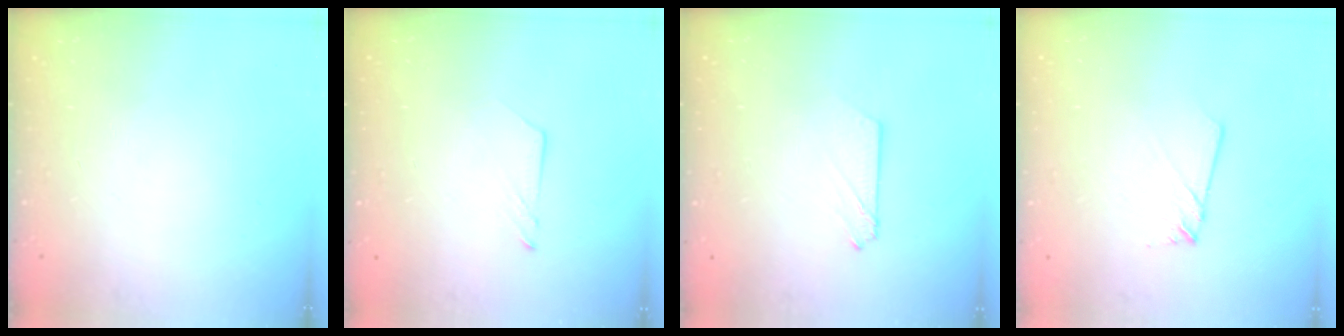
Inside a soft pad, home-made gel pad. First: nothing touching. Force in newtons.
{"total": 1.2, "press": 1.2, "slide": 0.1}
{"total": 2.6, "press": 2.6, "slide": 0.3}
{"total": 3.5, "press": 3.5, "slide": 0.4}